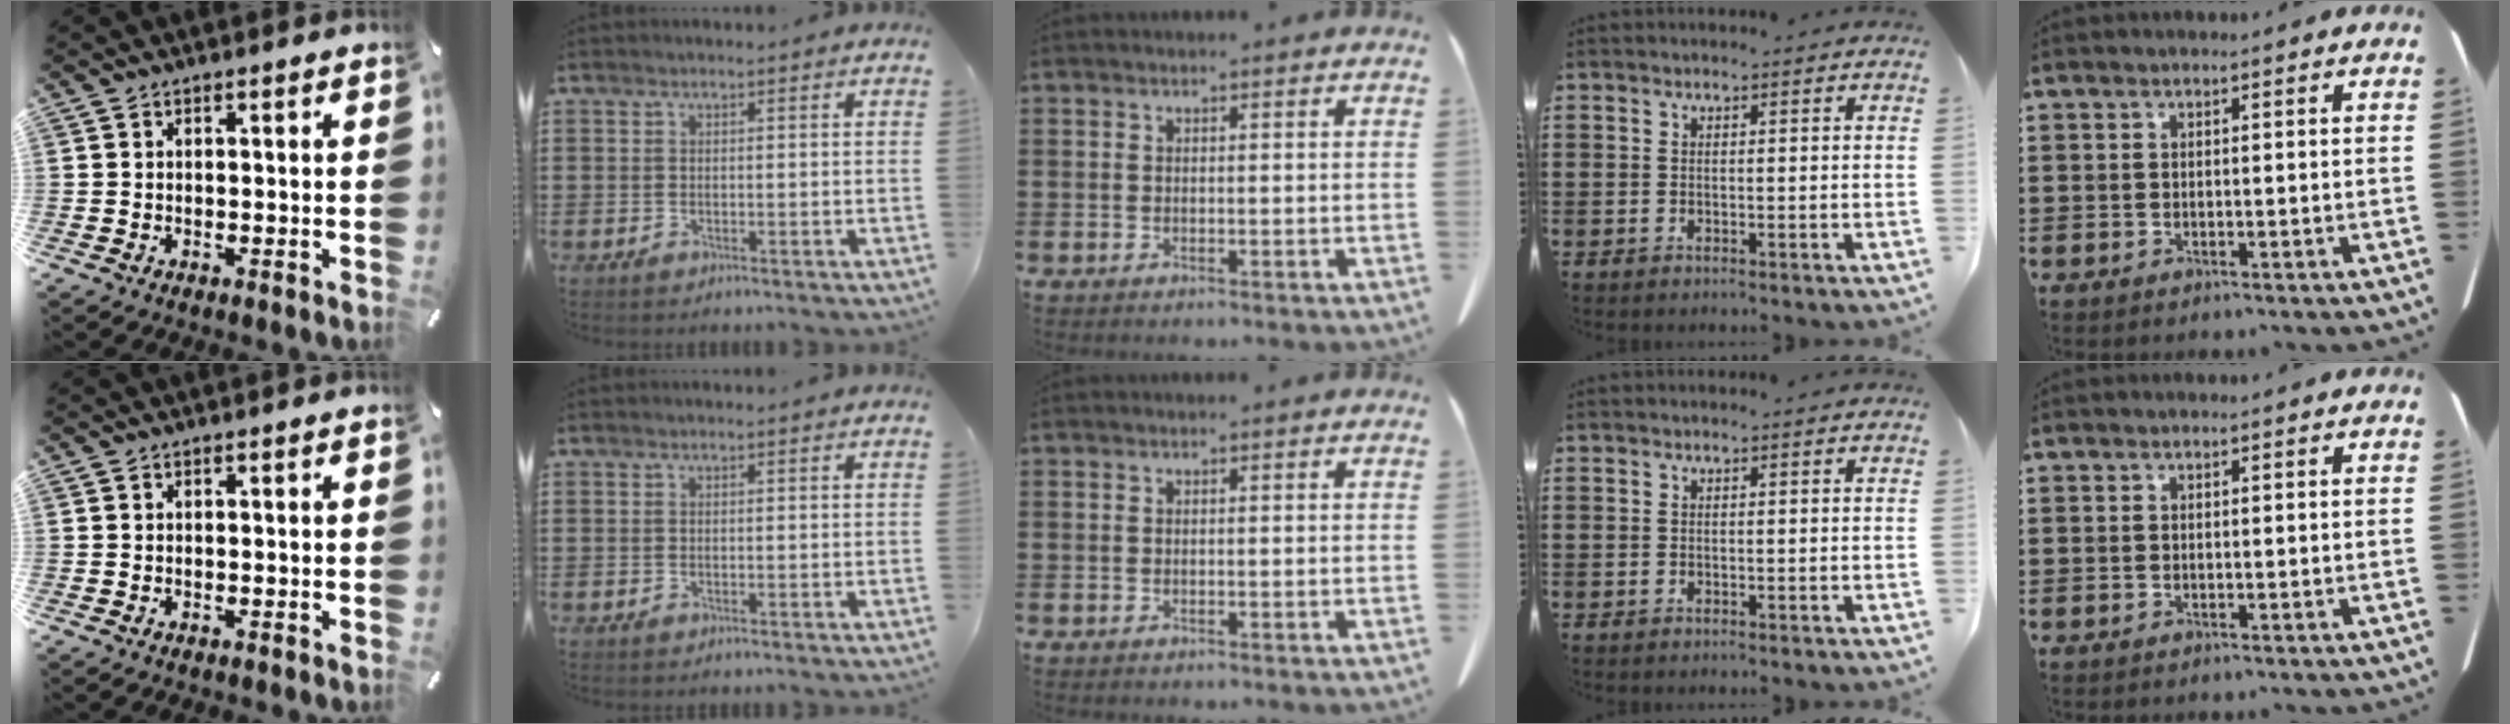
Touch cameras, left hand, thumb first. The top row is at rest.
{}